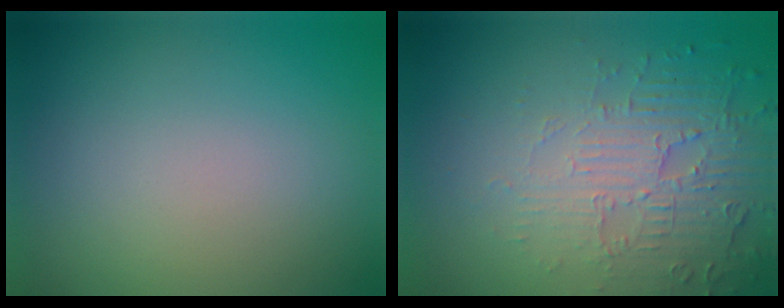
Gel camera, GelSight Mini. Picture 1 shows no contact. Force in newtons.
{"total": 5.5, "press": 3.7, "slide": 4.1}